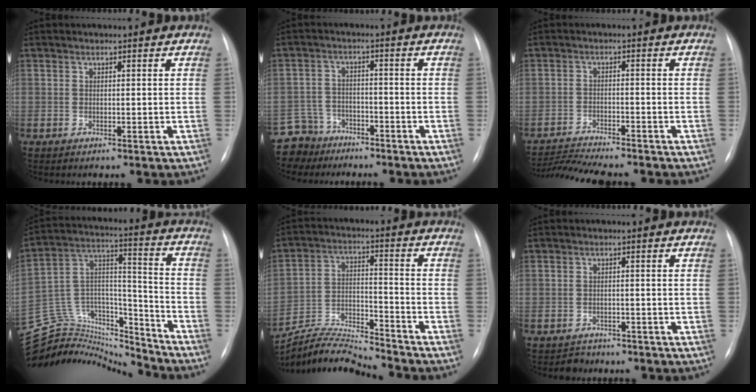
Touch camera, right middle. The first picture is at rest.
{"total": 6.5, "force": [-5.4, 3.6, -0.8], "torque": [0.017, 0.005, -0.099]}
{"total": 7.9, "force": [-7.4, -0.4, 2.5], "torque": [-0.041, -0.007, -0.119]}
{"total": 23.9, "force": [-22.9, 5.1, 4.8], "torque": [-0.130, 0.043, -0.371]}
{"total": 10.3, "force": [-10.2, -1.2, 0.6], "torque": [-0.015, 0.018, -0.190]}
{"total": 2.0, "force": [-1.6, 1.1, -0.6], "torque": [0.006, 0.003, -0.024]}